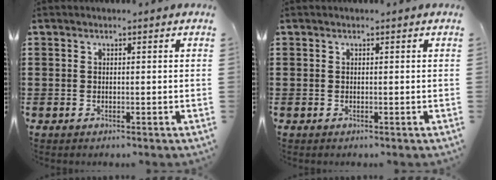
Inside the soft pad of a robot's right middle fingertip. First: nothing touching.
{"total": 0.0}